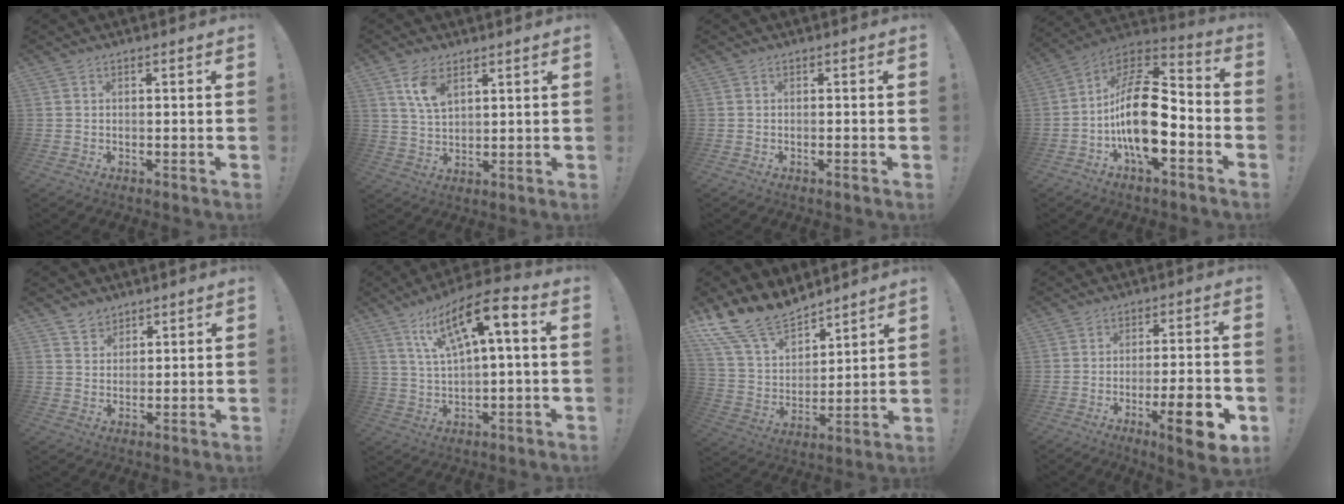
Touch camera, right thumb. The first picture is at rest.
{"total": 7.7, "force": [4.3, 4.0, 4.9], "torque": [-0.081, -0.017, 0.078]}
{"total": 0.9, "force": [-0.5, -0.3, 0.7], "torque": [-0.017, 0.001, -0.009]}
{"total": 21.3, "force": [-3.7, 10.0, 18.5], "torque": [-0.345, 0.024, -0.058]}
{"total": 4.4, "force": [3.5, 2.6, 0.2], "torque": [-0.001, -0.025, 0.066]}
{"total": 14.4, "force": [5.4, 4.0, 12.8], "torque": [-0.207, -0.021, 0.084]}
{"total": 16.7, "force": [14.0, 7.1, 5.6], "torque": [-0.132, -0.103, 0.268]}
{"total": 12.6, "force": [-5.3, 2.1, 11.2], "torque": [-0.149, 0.011, -0.078]}